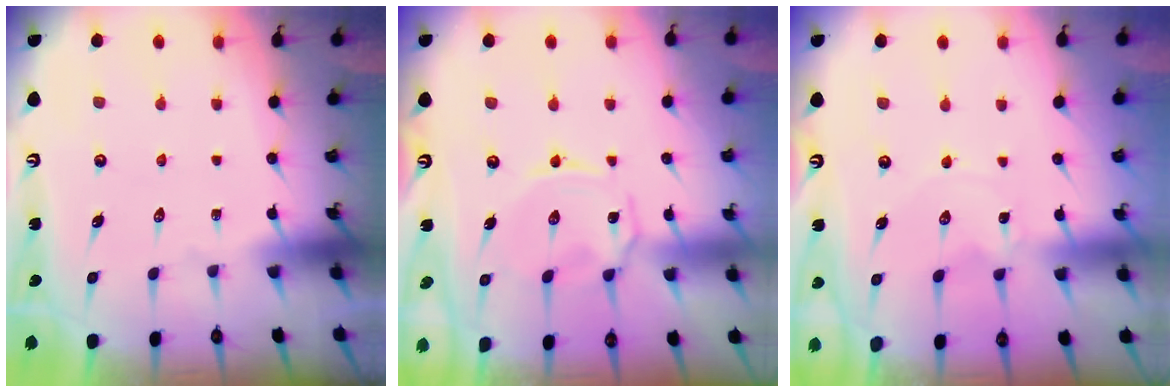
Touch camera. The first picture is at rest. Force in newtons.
{"total": 2.1, "press": 2.0, "slide": 0.7}
{"total": 0.0}